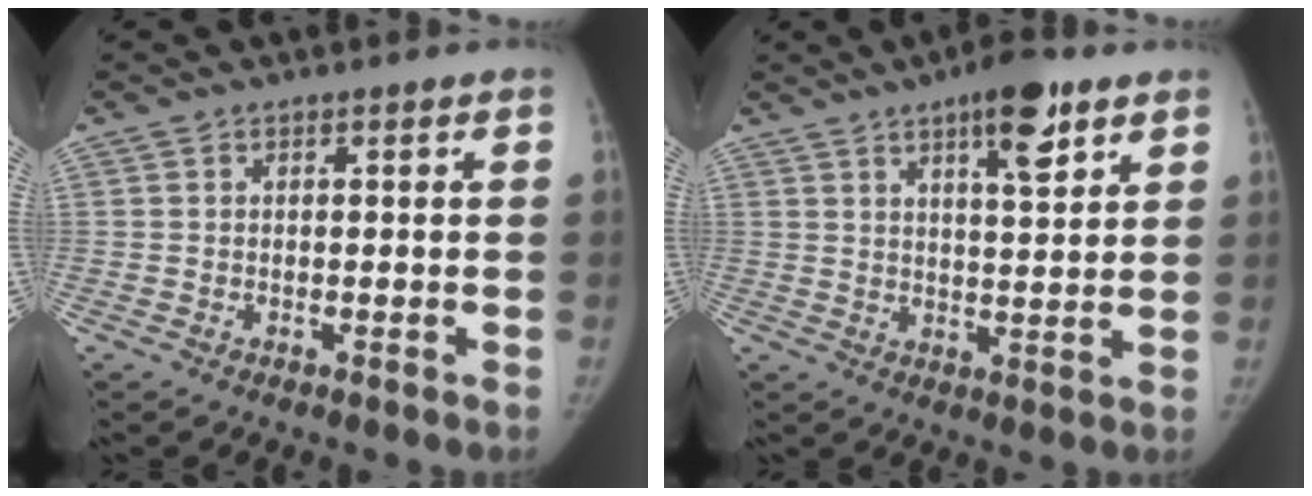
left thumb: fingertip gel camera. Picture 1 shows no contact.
{"total": 9.5, "force": [5.3, 3.1, 7.3], "torque": [-0.088, -0.027, 0.078]}